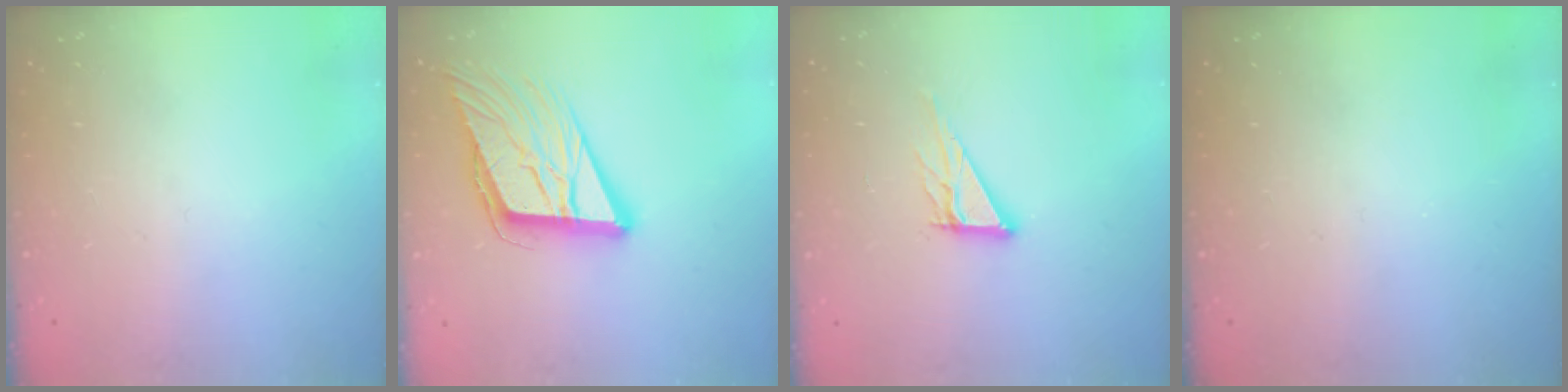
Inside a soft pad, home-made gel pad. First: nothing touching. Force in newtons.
{"total": 15.0, "press": 14.6, "slide": 3.5}
{"total": 9.0, "press": 8.9, "slide": 0.7}
{"total": 0.0}